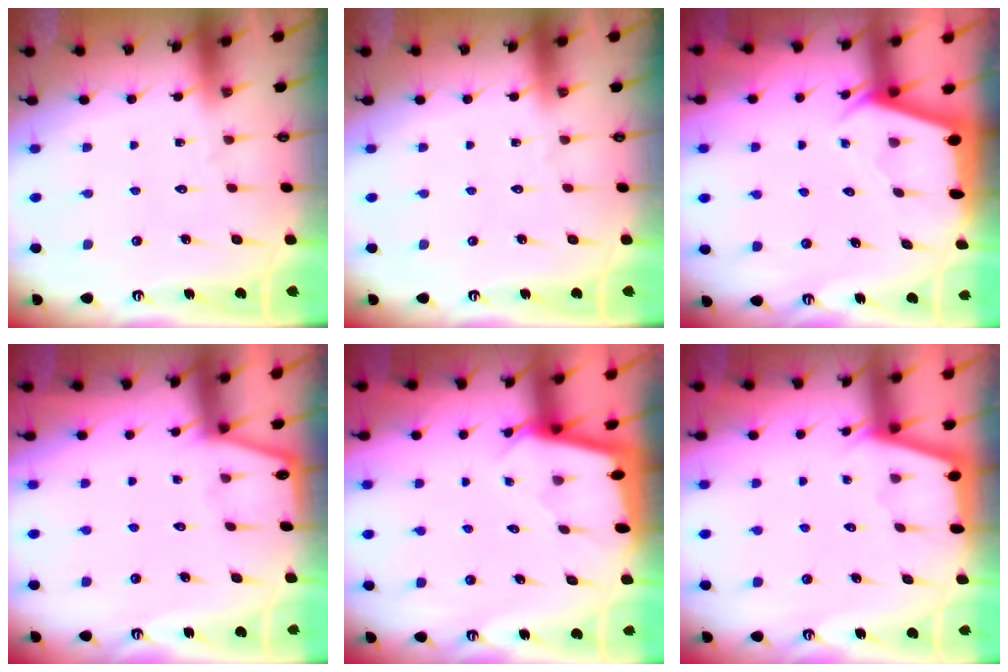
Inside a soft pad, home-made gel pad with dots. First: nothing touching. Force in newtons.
{"total": 0.0}
{"total": 2.2, "press": 2.2, "slide": 0.3}
{"total": 1.8, "press": 1.8, "slide": 0.1}
{"total": 2.1, "press": 2.1, "slide": 0.1}
{"total": 2.4, "press": 2.3, "slide": 0.4}